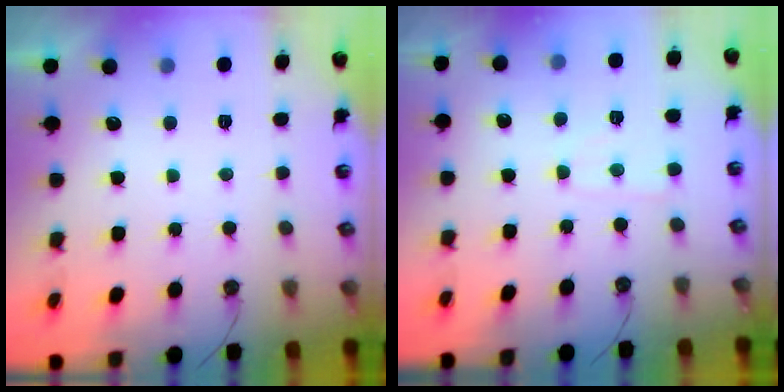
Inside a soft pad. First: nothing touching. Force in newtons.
{"total": 5.1, "press": 5.0, "slide": 0.7}